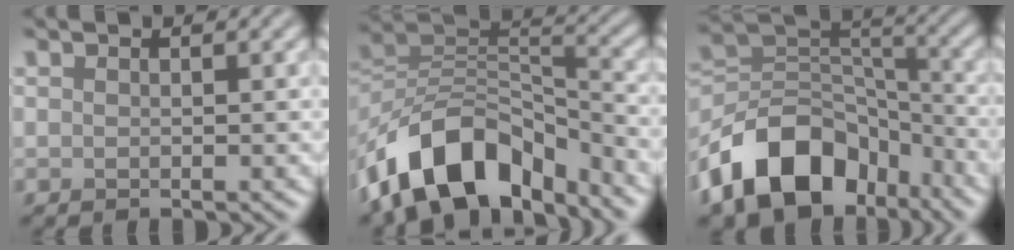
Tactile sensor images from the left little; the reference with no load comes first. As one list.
[{"total": 11.9, "force": [-7.9, 6.4, 6.2], "torque": [-0.106, 0.015, -0.156]}, {"total": 12.3, "force": [-7.2, 7.8, 6.2], "torque": [-0.105, 0.010, -0.143]}]